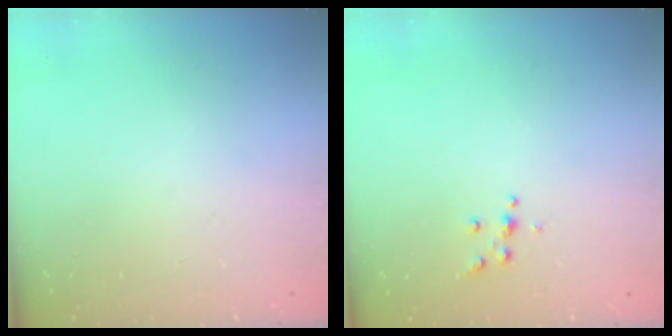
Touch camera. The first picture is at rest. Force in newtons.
{"total": 4.5, "press": 4.5, "slide": 0.5}